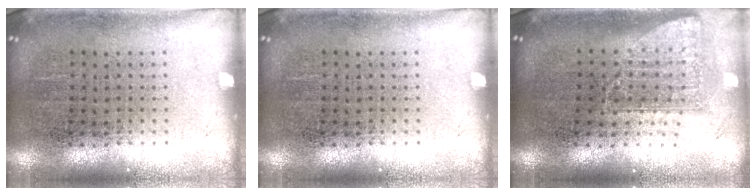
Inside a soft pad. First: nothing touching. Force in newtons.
{"total": 0.0}
{"total": 1.7, "press": 1.2, "slide": 1.2}